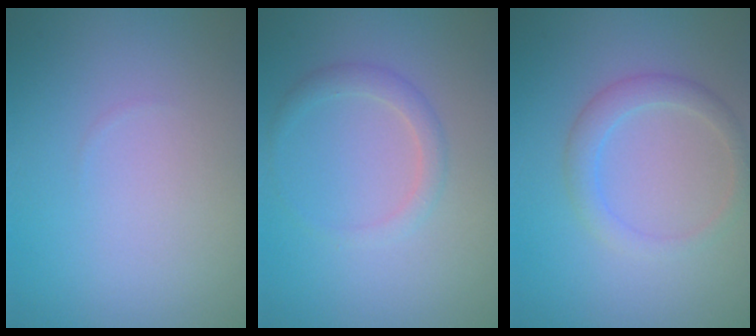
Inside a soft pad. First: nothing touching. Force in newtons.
{"total": 1.7, "press": 1.7, "slide": 0.1}
{"total": 2.3, "press": 2.3, "slide": 0.1}